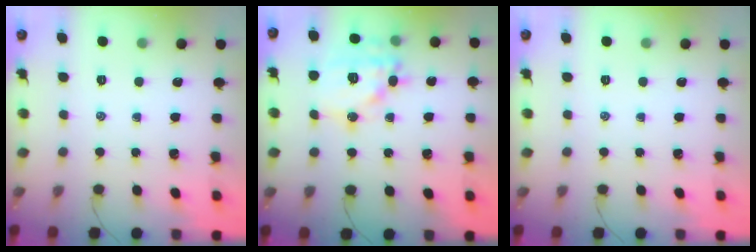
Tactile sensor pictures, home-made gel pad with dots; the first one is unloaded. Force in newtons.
{"total": 15.1, "press": 15.0, "slide": 2.1}
{"total": 0.0}